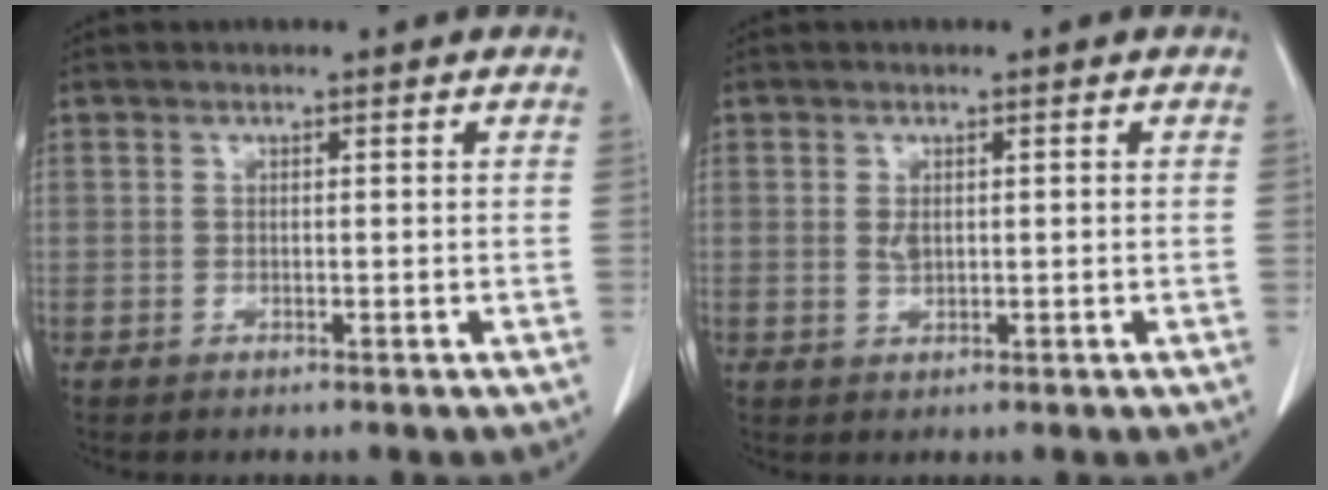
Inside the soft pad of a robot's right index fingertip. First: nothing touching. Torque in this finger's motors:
{"motor_torque": [0.05, -0.02, 0.03, 0.01]}